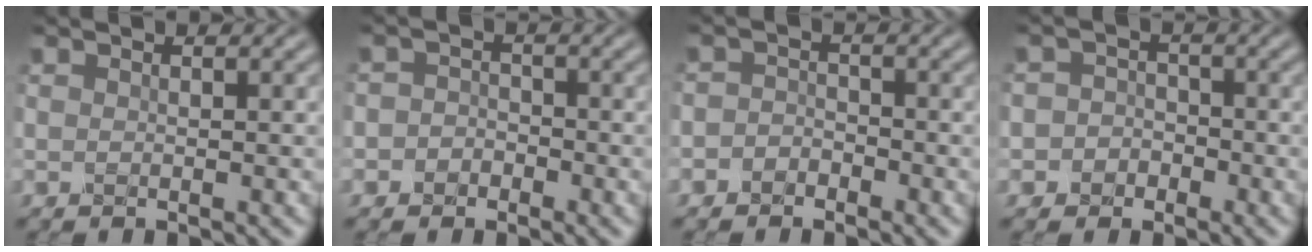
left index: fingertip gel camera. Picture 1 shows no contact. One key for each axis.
{"total": 1.9, "fx": -0.8, "fy": 1.6, "fz": 0.4, "tx": 0.018, "ty": 0.005, "tz": -0.029}
{"total": 1.5, "fx": -1.0, "fy": 1.1, "fz": 0.3, "tx": 0.003, "ty": 0.006, "tz": -0.025}
{"total": 3.0, "fx": -1.2, "fy": 2.7, "fz": 0.4, "tx": 0.025, "ty": 0.007, "tz": -0.040}